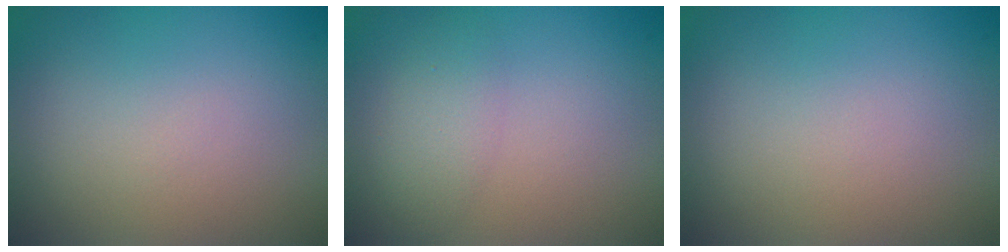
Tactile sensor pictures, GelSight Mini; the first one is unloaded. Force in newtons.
{"total": 2.2, "press": 2.2, "slide": 0.1}
{"total": 0.0}